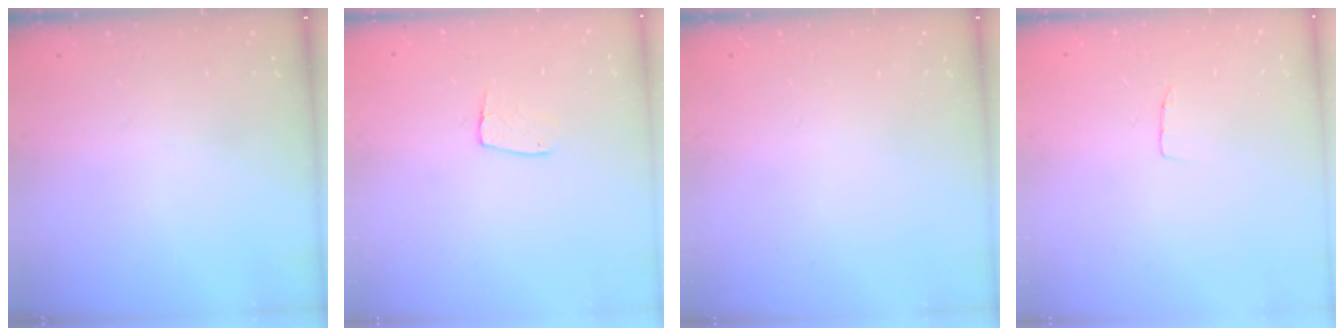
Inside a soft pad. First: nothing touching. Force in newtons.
{"total": 6.5, "press": 6.5, "slide": 0.4}
{"total": 0.0}
{"total": 3.1, "press": 3.1, "slide": 0.1}